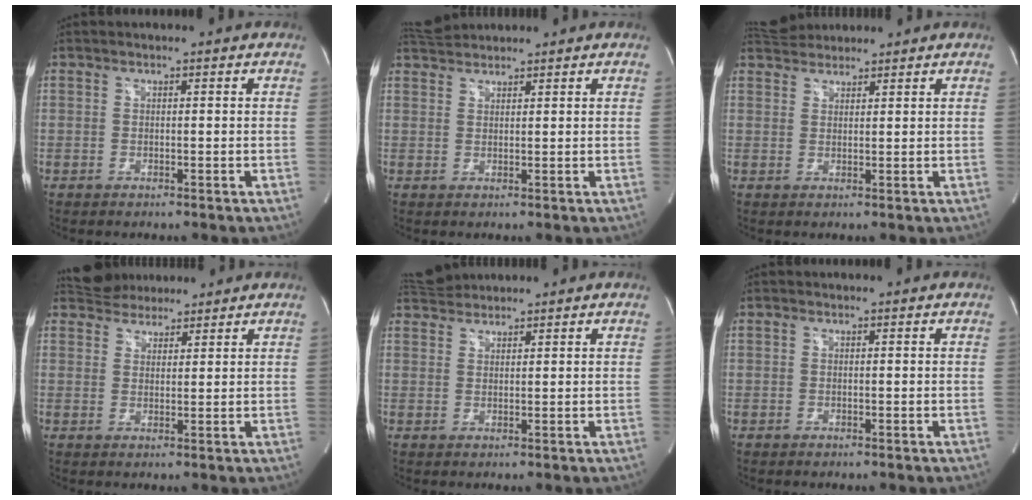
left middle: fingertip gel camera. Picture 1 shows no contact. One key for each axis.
{"total": 3.2, "fx": 3.2, "fy": 0.4, "fz": 0.1, "tx": -0.013, "ty": 0.023, "tz": 0.064}
{"total": 4.4, "fx": 4.2, "fy": 1.2, "fz": 0.6, "tx": -0.015, "ty": 0.031, "tz": 0.076}
{"total": 5.7, "fx": 5.2, "fy": 2.3, "fz": 0.9, "tx": -0.015, "ty": 0.024, "tz": 0.088}
{"total": 3.7, "fx": 3.6, "fy": 0.7, "fz": 0.1, "tx": -0.014, "ty": 0.024, "tz": 0.072}
{"total": 0.0}